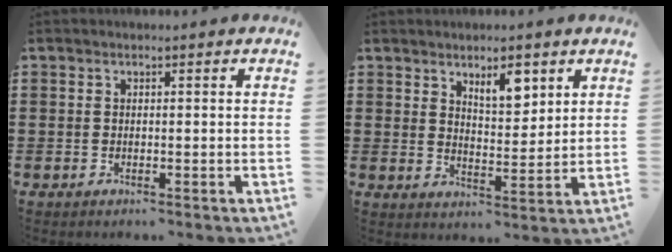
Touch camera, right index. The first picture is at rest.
{"total": 4.6, "force": [3.6, 2.3, 1.6], "torque": [-0.027, -0.005, 0.064]}